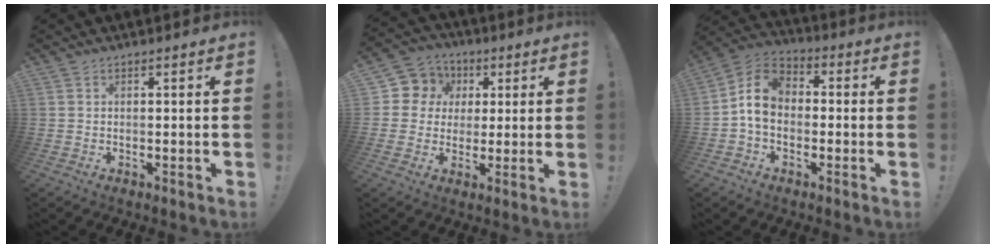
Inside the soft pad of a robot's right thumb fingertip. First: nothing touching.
{"total": 8.7, "force": [1.6, 8.3, 2.2], "torque": [-0.034, -0.005, 0.038]}
{"total": 10.0, "force": [-0.6, 7.6, 6.4], "torque": [-0.109, 0.020, -0.004]}